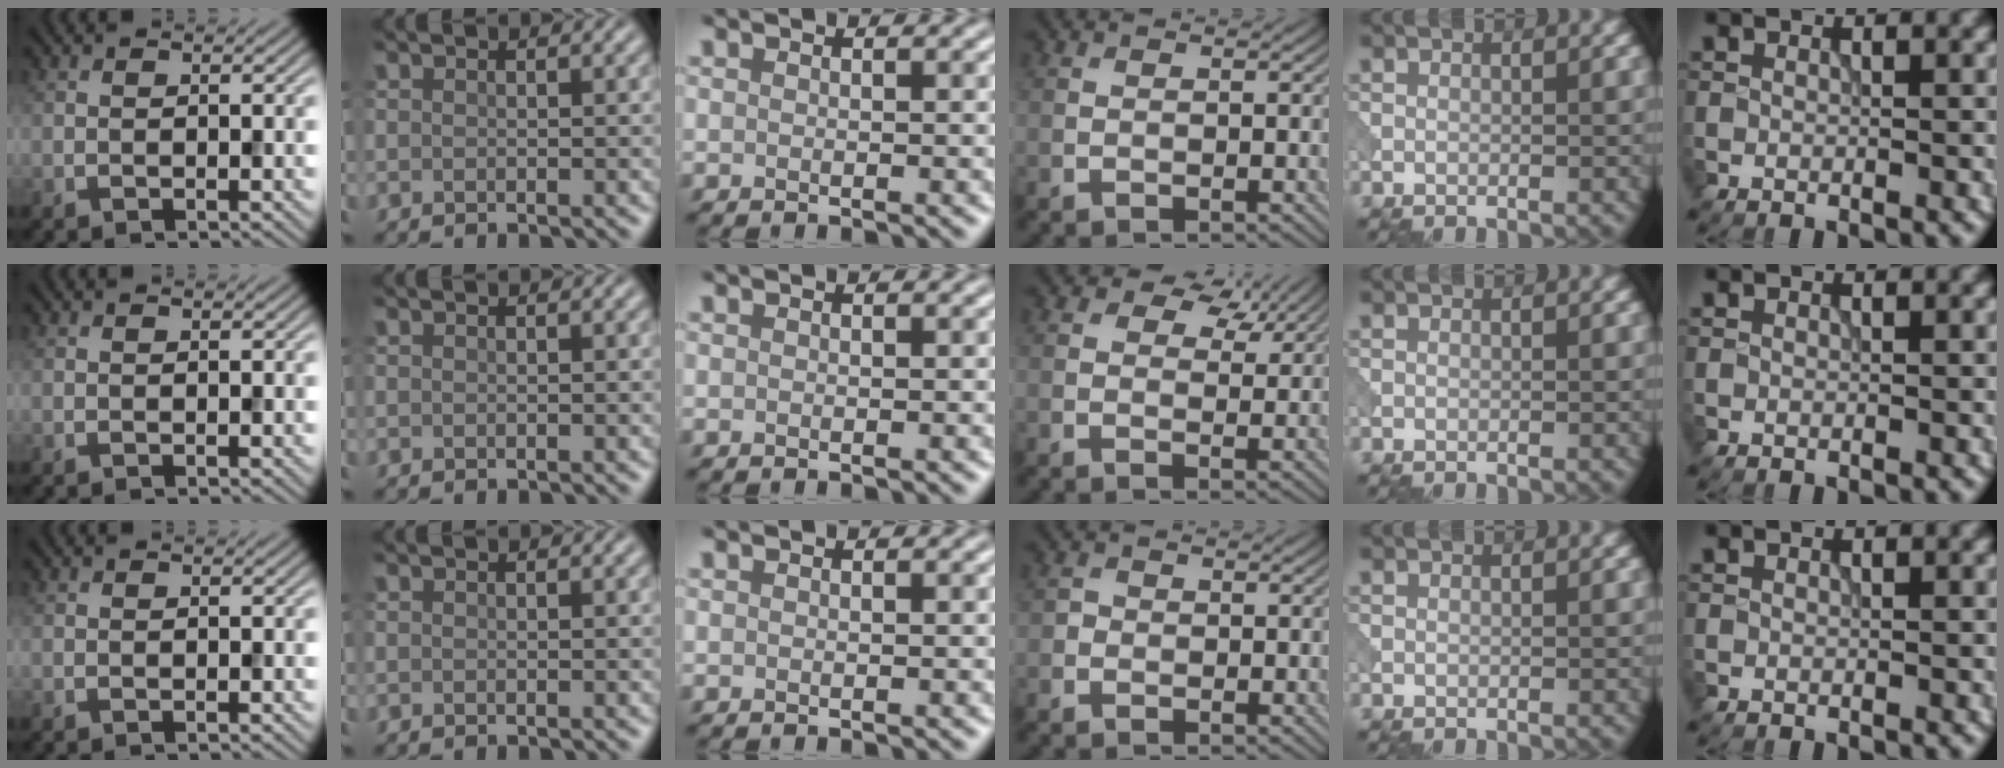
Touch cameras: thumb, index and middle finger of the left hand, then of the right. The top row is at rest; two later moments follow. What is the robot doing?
{"motion": "open", "object": "sandwich press"}